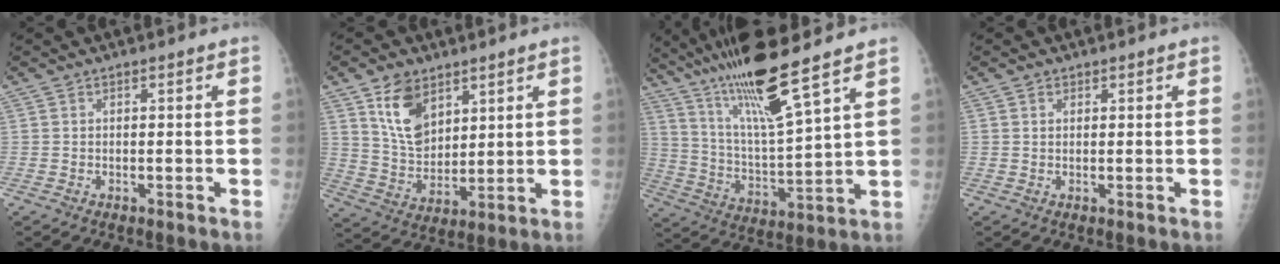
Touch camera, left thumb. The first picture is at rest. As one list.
[{"total": 10.7, "force": [5.8, 6.8, 5.9], "torque": [-0.076, -0.037, 0.118]}, {"total": 16.8, "force": [11.7, 0.9, 12.1], "torque": [-0.209, -0.061, 0.217]}, {"total": 1.2, "force": [0.6, 1.0, 0.3], "torque": [0.005, 0.000, 0.009]}]